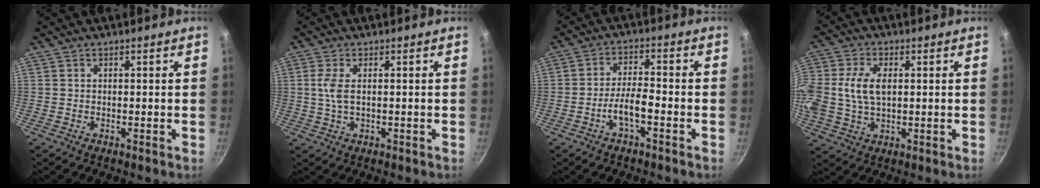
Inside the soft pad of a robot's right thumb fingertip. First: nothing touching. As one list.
[{"total": 4.1, "force": [0.1, 1.7, 3.7], "torque": [-0.080, 0.001, 0.002]}, {"total": 5.8, "force": [-2.7, 1.9, 4.8], "torque": [-0.090, 0.028, -0.054]}, {"total": 11.1, "force": [1.2, 7.0, 8.6], "torque": [-0.175, 0.015, 0.018]}]